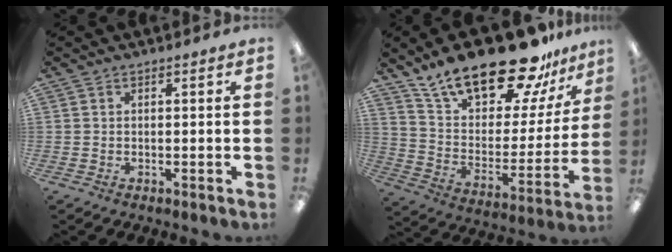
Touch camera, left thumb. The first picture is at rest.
{"total": 23.8, "force": [19.0, 8.1, 11.9], "torque": [-0.203, -0.132, 0.328]}